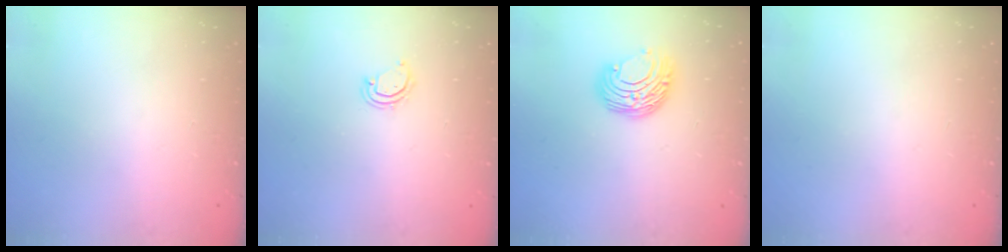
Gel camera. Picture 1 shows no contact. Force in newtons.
{"total": 3.6, "press": 3.6, "slide": 0.2}
{"total": 8.7, "press": 8.6, "slide": 0.6}
{"total": 0.0}